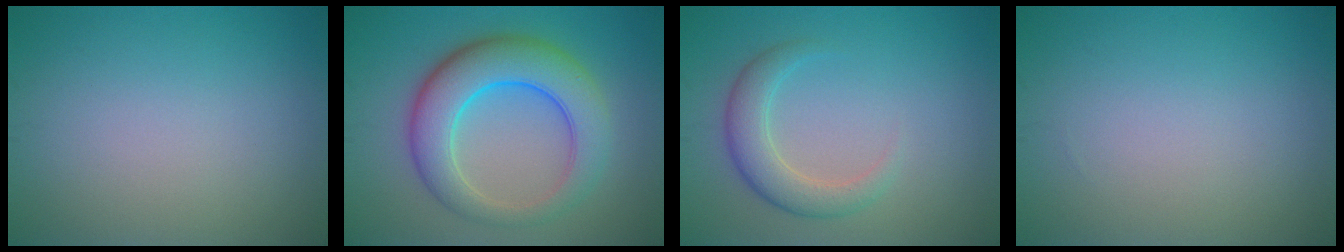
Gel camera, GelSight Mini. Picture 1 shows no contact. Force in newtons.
{"total": 7.9, "press": 7.9, "slide": 0.0}
{"total": 3.4, "press": 3.4, "slide": 0.2}
{"total": 0.0}